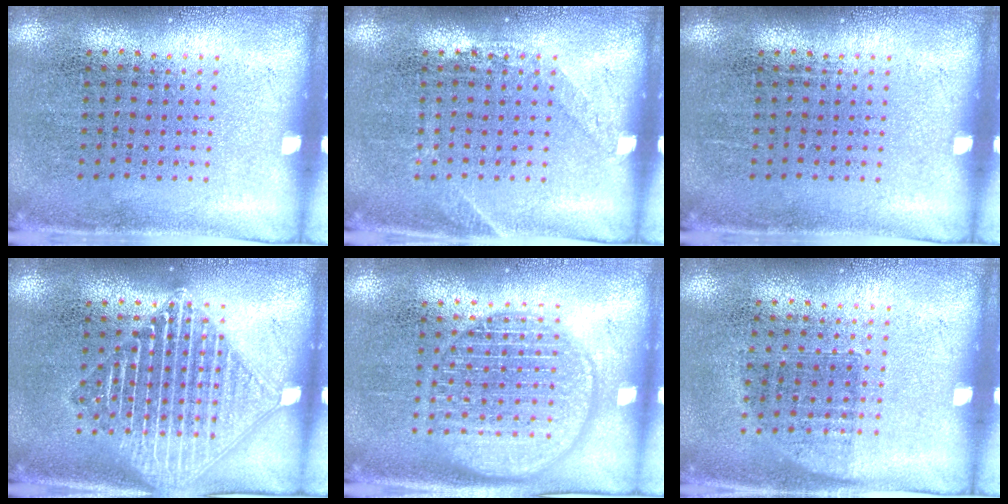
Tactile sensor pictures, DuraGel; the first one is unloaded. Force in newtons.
{"total": 1.1, "press": 1.1, "slide": 0.2}
{"total": 0.0}
{"total": 3.0, "press": 3.0, "slide": 0.4}
{"total": 2.6, "press": 2.6, "slide": 0.4}
{"total": 0.7, "press": 0.6, "slide": 0.4}